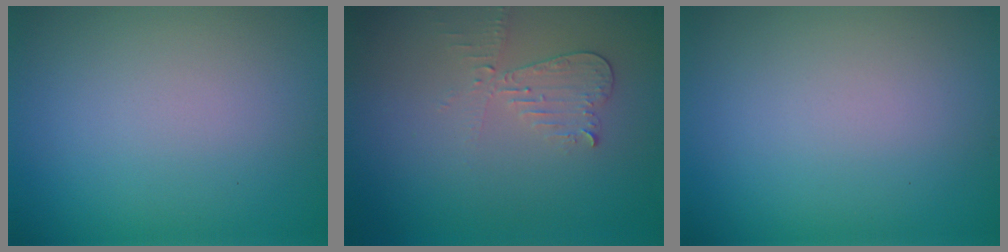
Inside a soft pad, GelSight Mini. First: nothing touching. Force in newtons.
{"total": 2.1, "press": 2.1, "slide": 0.1}
{"total": 0.0}